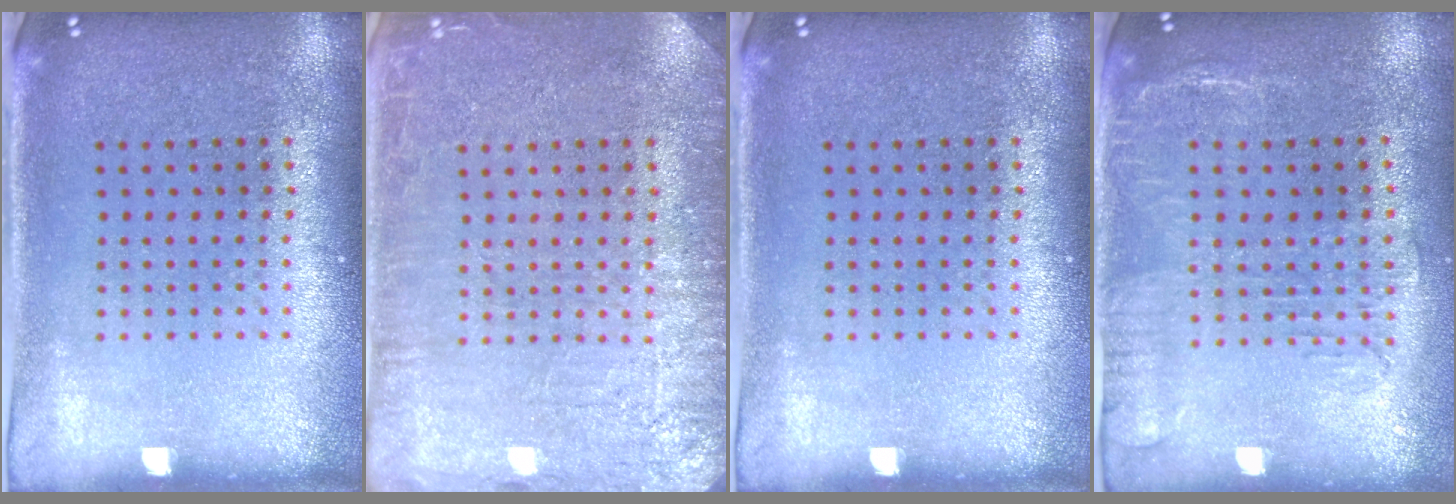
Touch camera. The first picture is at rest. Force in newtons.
{"total": 4.7, "press": 4.7, "slide": 0.7}
{"total": 0.0}
{"total": 1.9, "press": 1.5, "slide": 1.2}